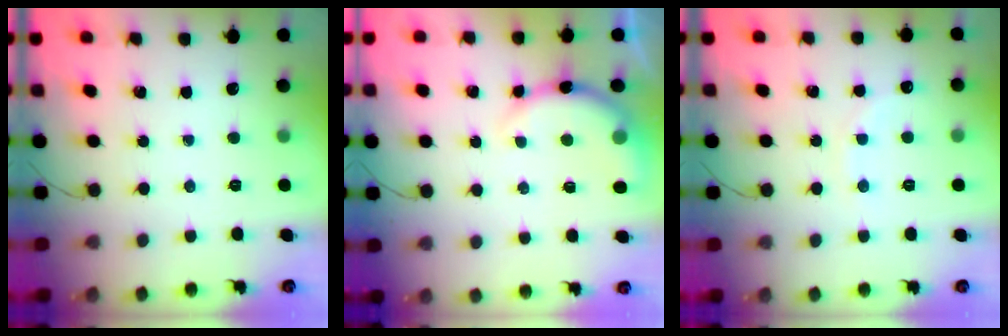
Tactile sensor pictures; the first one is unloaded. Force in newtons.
{"total": 8.2, "press": 8.0, "slide": 1.6}
{"total": 3.9, "press": 3.8, "slide": 1.0}